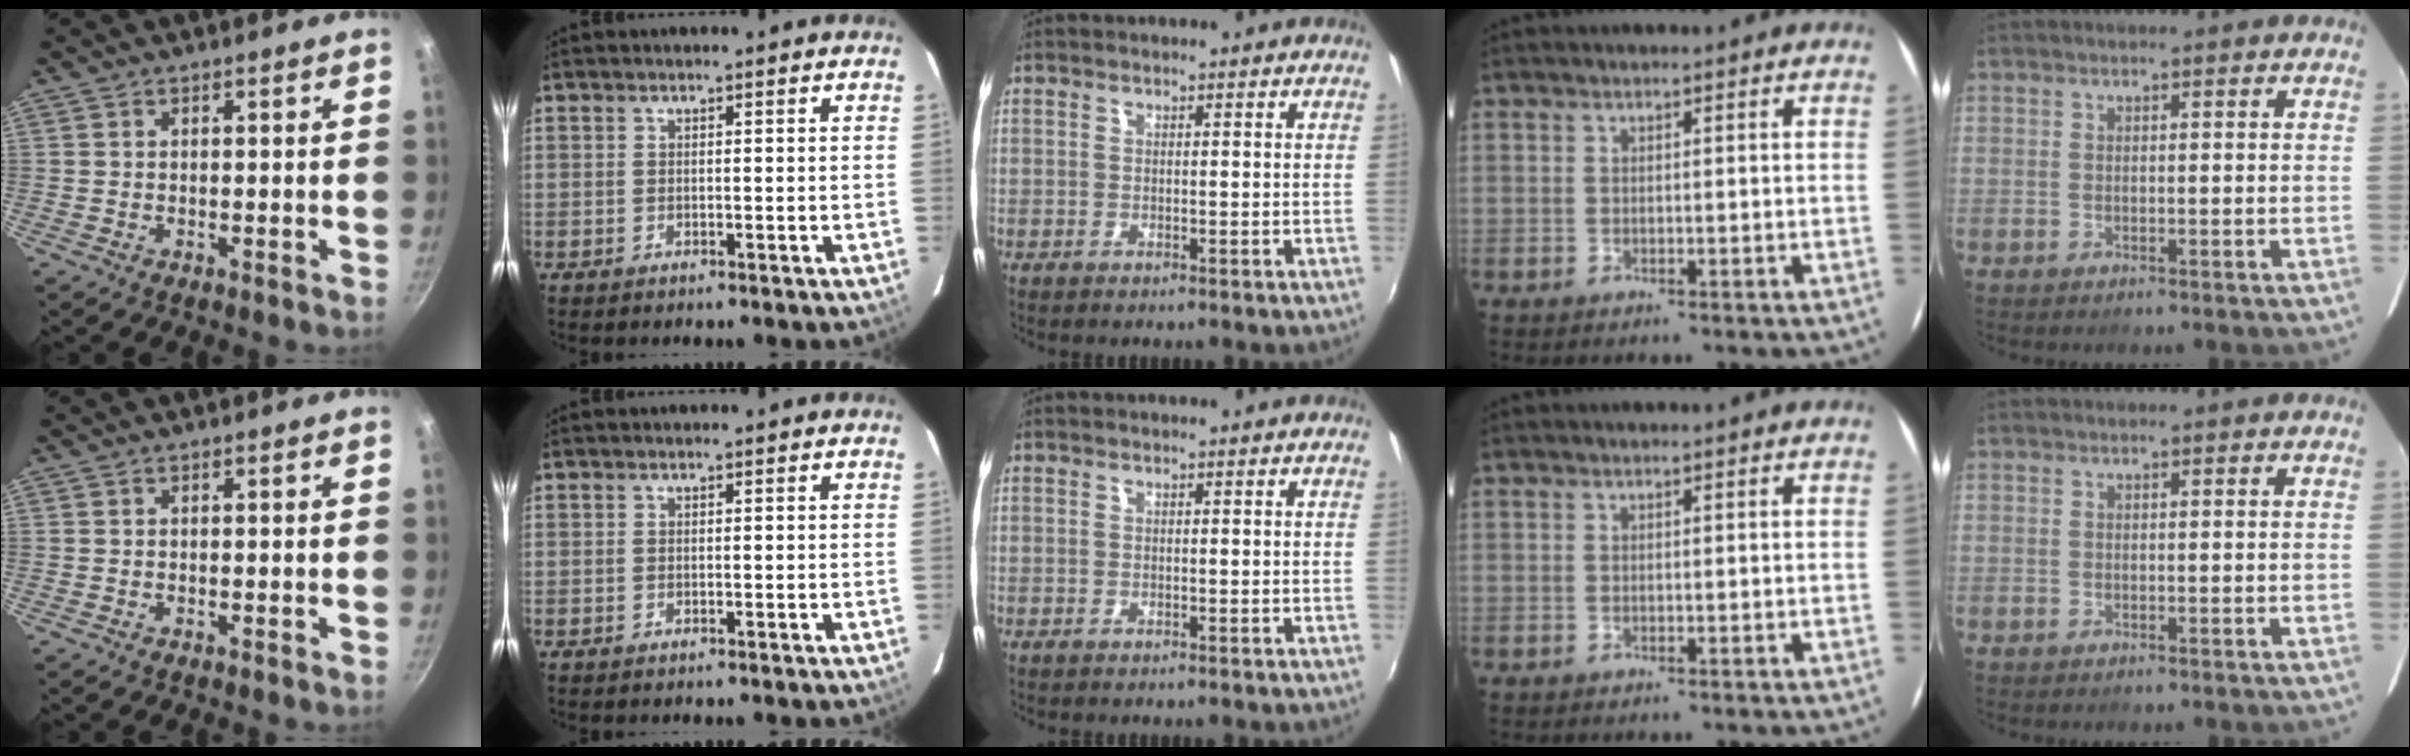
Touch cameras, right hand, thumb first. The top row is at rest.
{}